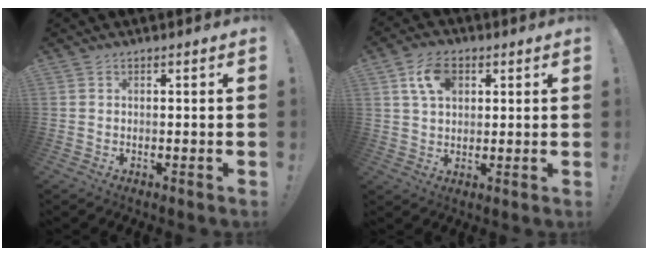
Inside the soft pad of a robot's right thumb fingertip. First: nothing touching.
{"total": 9.1, "force": [3.6, 6.0, 5.8], "torque": [-0.097, 0.005, 0.070]}